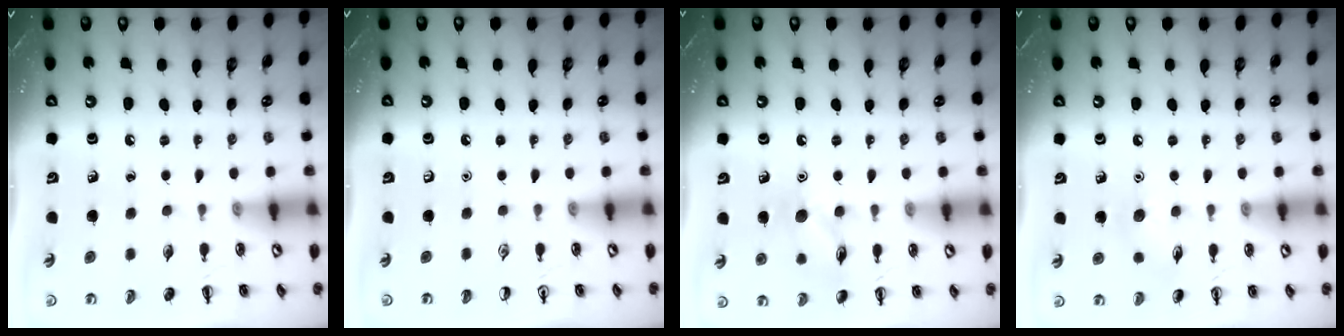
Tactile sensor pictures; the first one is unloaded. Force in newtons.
{"total": 0.0}
{"total": 9.4, "press": 9.4, "slide": 0.5}
{"total": 6.7, "press": 6.4, "slide": 1.9}